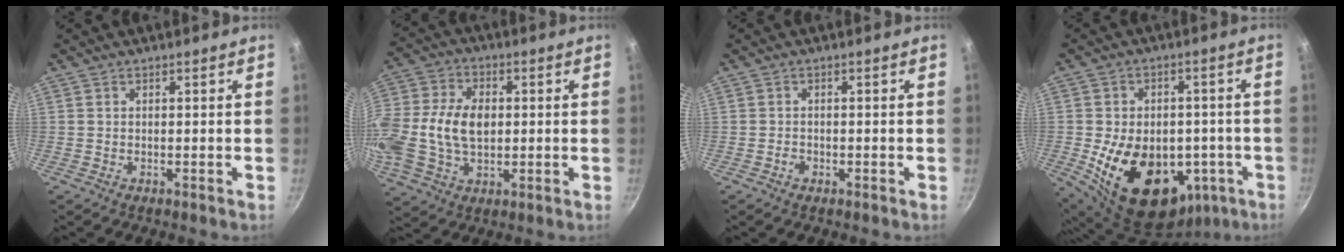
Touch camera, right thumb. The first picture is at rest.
{"total": 18.9, "force": [0.2, 12.9, 13.8], "torque": [-0.282, 0.023, 0.000]}
{"total": 1.2, "force": [-0.7, 0.9, 0.5], "torque": [-0.011, 0.004, -0.012]}
{"total": 22.0, "force": [-5.6, 15.4, 14.8], "torque": [-0.217, 0.017, -0.059]}